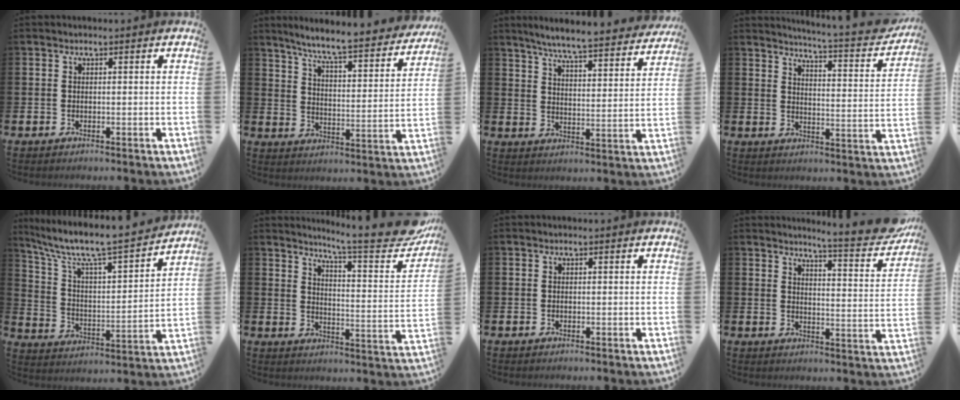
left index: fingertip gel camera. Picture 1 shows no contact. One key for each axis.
{"total": 7.4, "fx": 6.8, "fy": 0.3, "fz": 3.0, "tx": -0.083, "ty": -0.056, "tz": 0.111}
{"total": 6.5, "fx": 6.2, "fy": 0.0, "fz": 2.2, "tx": -0.062, "ty": -0.047, "tz": 0.102}
{"total": 4.8, "fx": 4.6, "fy": -0.2, "fz": 1.3, "tx": -0.033, "ty": -0.051, "tz": 0.068}
{"total": 8.1, "fx": 7.0, "fy": 1.0, "fz": 3.8, "tx": -0.109, "ty": -0.051, "tz": 0.113}
{"total": 8.7, "fx": 7.6, "fy": 0.4, "fz": 4.3, "tx": -0.074, "ty": -0.066, "tz": 0.117}
{"total": 0.0}
{"total": 6.1, "fx": 5.7, "fy": -0.3, "fz": 2.0, "tx": -0.031, "ty": -0.056, "tz": 0.088}